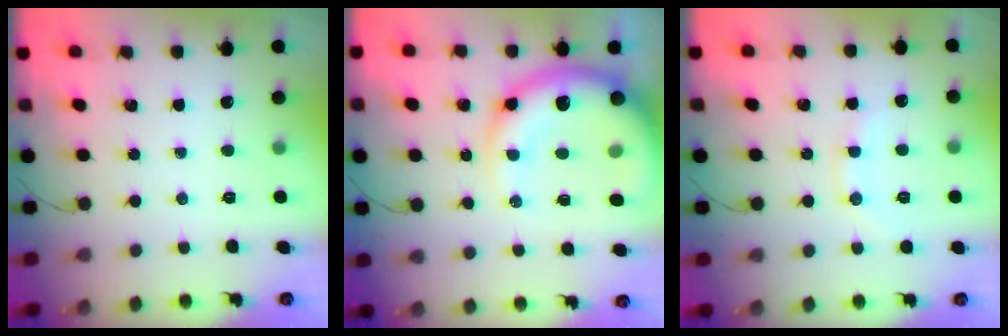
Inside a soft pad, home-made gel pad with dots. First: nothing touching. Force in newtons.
{"total": 18.9, "press": 18.5, "slide": 3.9}
{"total": 9.2, "press": 9.1, "slide": 1.0}